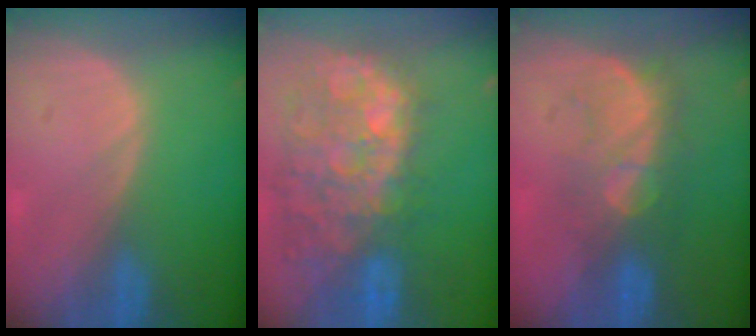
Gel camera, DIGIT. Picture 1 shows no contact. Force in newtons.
{"total": 13.2, "press": 11.6, "slide": 6.2}
{"total": 7.7, "press": 7.5, "slide": 1.9}